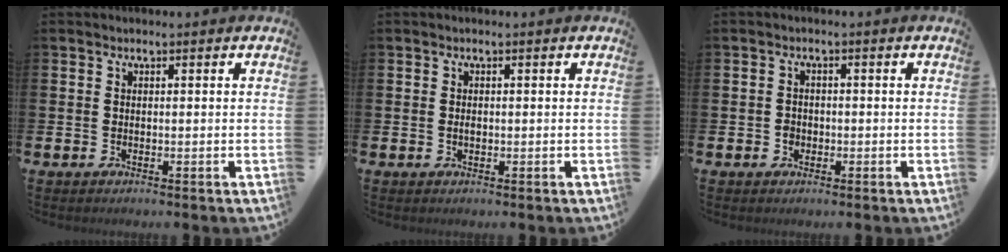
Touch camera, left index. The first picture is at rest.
{"total": 0.7, "force": [0.0, 0.4, 0.5], "torque": [-0.009, 0.001, -0.002]}
{"total": 1.4, "force": [-0.4, 1.3, 0.4], "torque": [-0.007, 0.005, -0.010]}